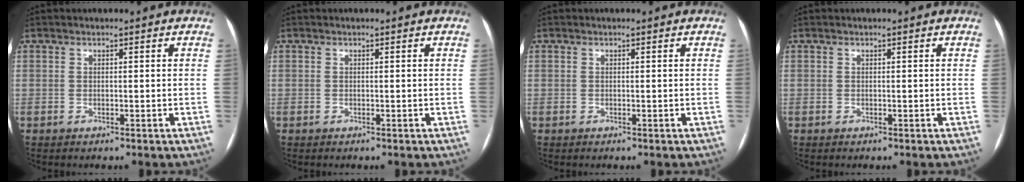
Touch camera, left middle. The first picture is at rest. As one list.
[{"total": 0.0}, {"total": 0.0}, {"total": 0.0}]